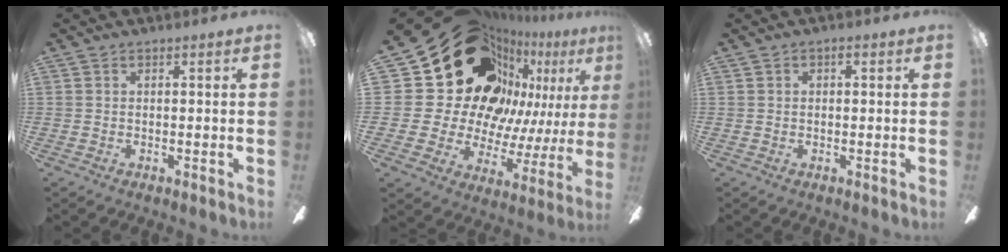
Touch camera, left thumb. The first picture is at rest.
{"total": 29.7, "force": [14.1, 19.8, 17.1], "torque": [-0.276, -0.108, 0.303]}
{"total": 0.9, "force": [0.2, 0.6, 0.7], "torque": [-0.014, 0.006, 0.002]}